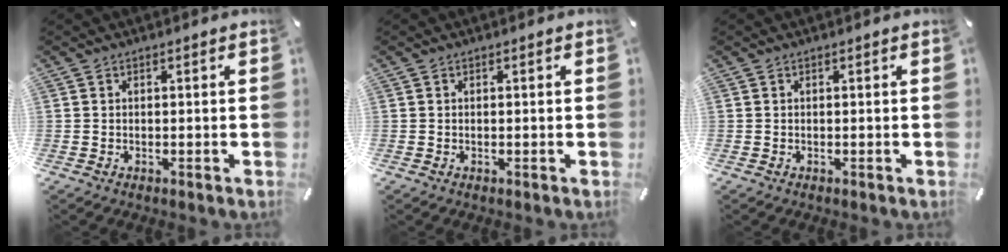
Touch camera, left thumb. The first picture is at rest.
{"total": 0.0}
{"total": 0.0}